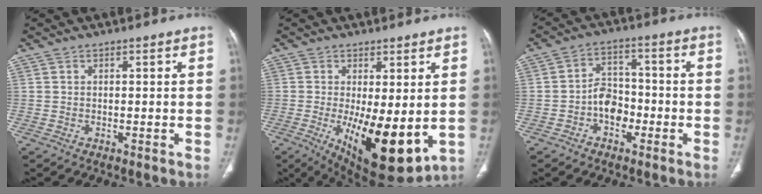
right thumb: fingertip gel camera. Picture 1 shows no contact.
{"total": 14.8, "force": [-2.4, 5.5, 13.5], "torque": [-0.205, -0.033, -0.016]}
{"total": 6.7, "force": [-2.4, 4.9, 3.9], "torque": [-0.039, 0.032, -0.050]}